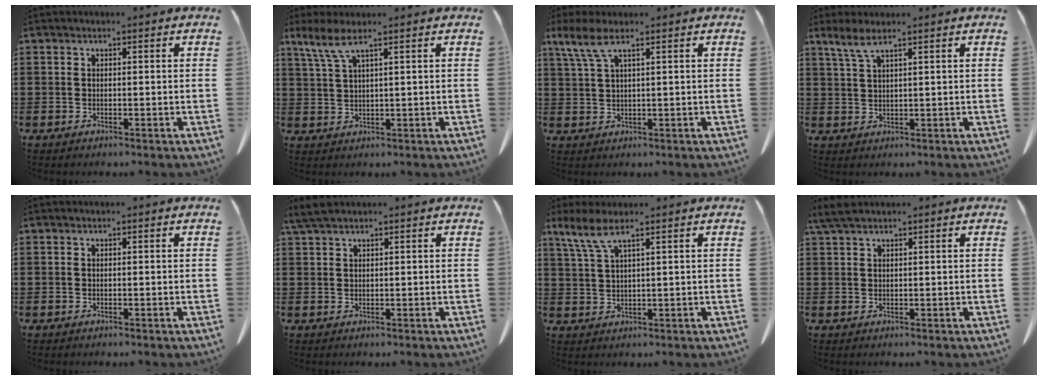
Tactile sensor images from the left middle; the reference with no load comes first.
{"total": 4.3, "force": [2.6, 0.4, 3.4], "torque": [-0.082, 0.000, 0.045]}
{"total": 4.3, "force": [2.5, 0.7, 3.4], "torque": [-0.089, -0.004, 0.041]}
{"total": 3.1, "force": [2.1, 0.4, 2.2], "torque": [-0.057, -0.001, 0.036]}
{"total": 0.0}
{"total": 2.3, "force": [1.8, 0.4, 1.4], "torque": [-0.033, 0.002, 0.034]}
{"total": 4.7, "force": [3.0, 0.5, 3.6], "torque": [-0.086, -0.003, 0.052]}
{"total": 2.4, "force": [1.8, 0.4, 1.5], "torque": [-0.034, 0.002, 0.033]}